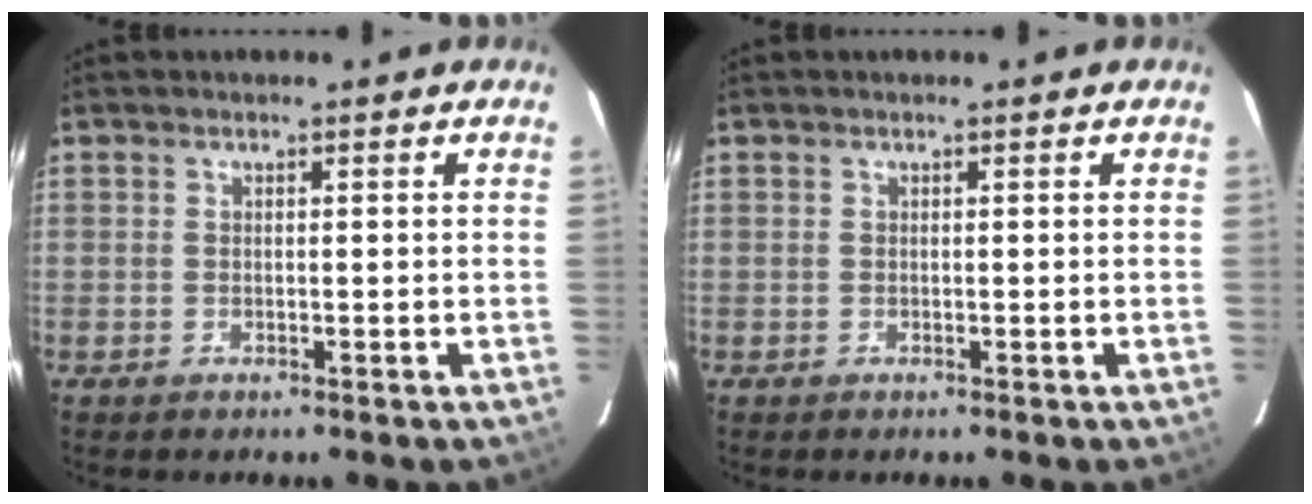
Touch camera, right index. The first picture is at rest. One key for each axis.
{"total": 0.0}